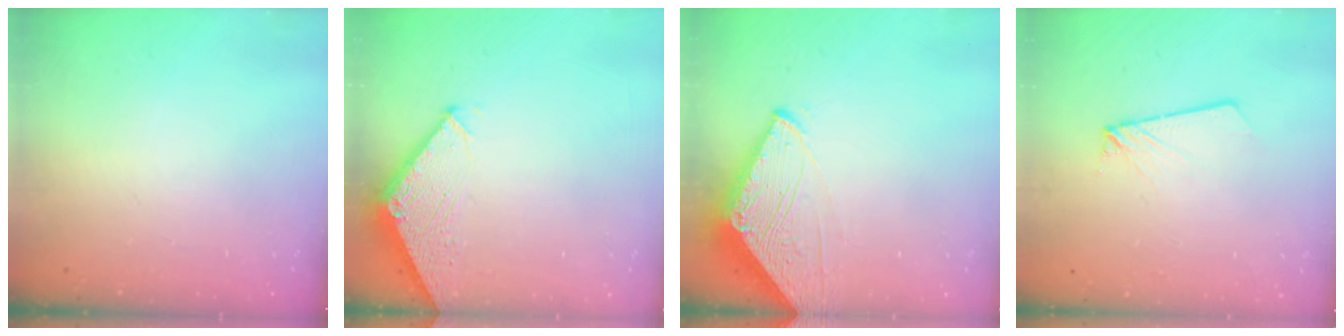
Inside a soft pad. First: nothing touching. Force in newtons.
{"total": 2.8, "press": 2.8, "slide": 0.3}
{"total": 5.9, "press": 5.9, "slide": 0.7}
{"total": 2.0, "press": 2.0, "slide": 0.2}